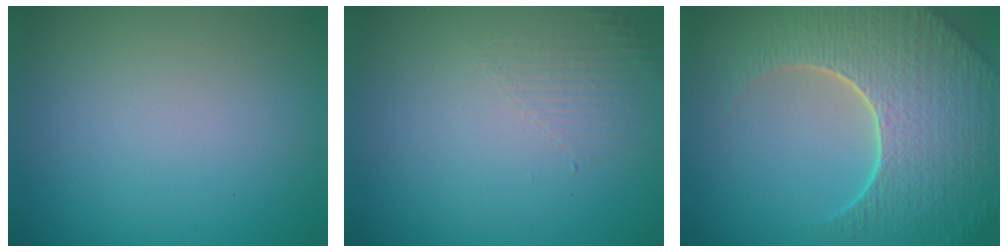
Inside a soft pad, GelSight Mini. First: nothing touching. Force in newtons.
{"total": 1.4, "press": 0.2, "slide": 1.4}
{"total": 8.7, "press": 6.1, "slide": 6.3}